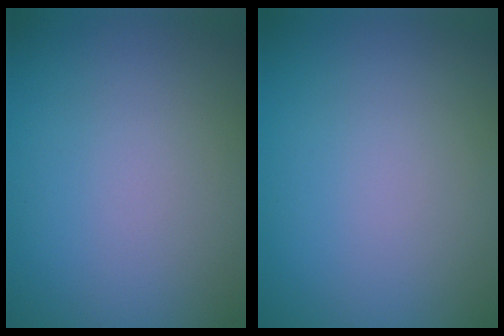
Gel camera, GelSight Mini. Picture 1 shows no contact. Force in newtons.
{"total": 0.0}